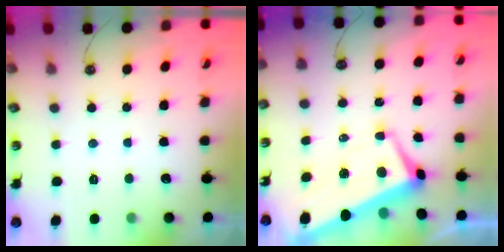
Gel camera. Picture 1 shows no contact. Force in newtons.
{"total": 1.8, "press": 1.2, "slide": 1.3}